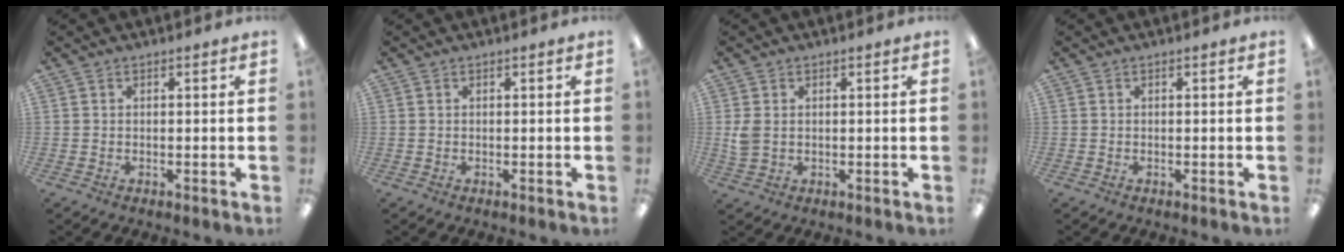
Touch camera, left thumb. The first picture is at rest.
{"total": 0.0}
{"total": 3.6, "force": [0.6, 2.5, 2.5], "torque": [-0.048, 0.000, 0.008]}
{"total": 0.0}